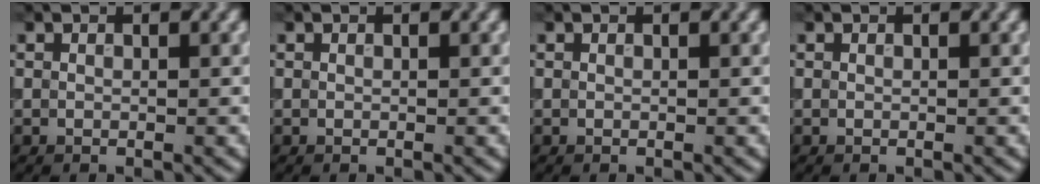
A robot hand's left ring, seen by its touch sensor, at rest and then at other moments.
{"total": 0.0}
{"total": 0.0}
{"total": 0.0}